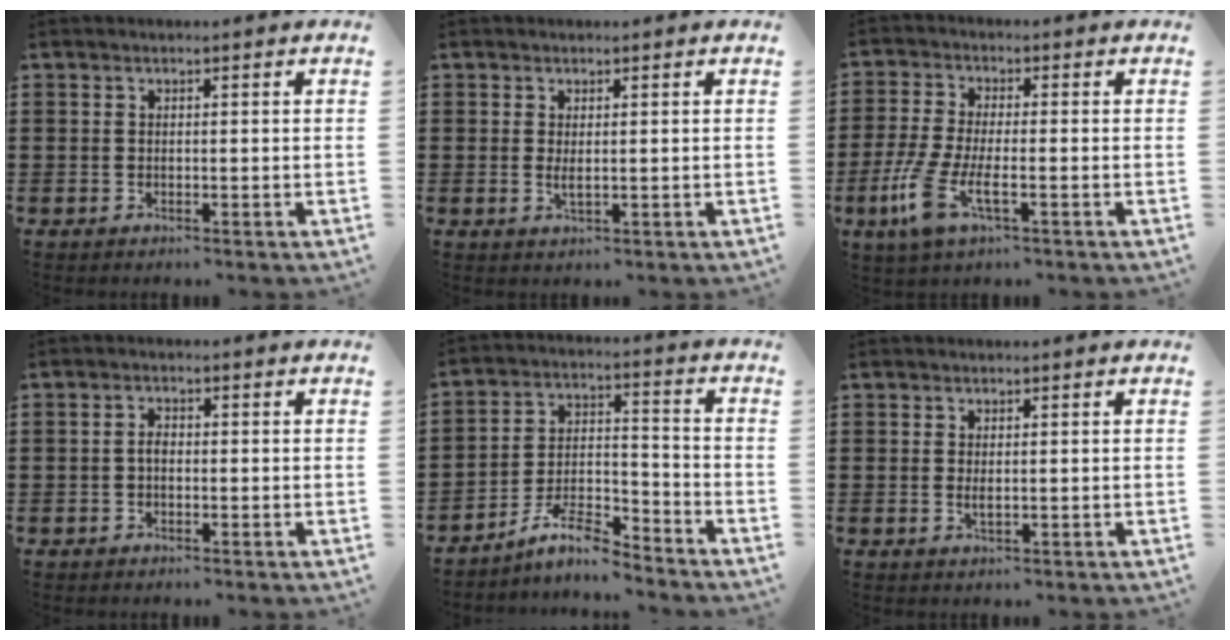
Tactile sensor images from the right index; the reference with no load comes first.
{"total": 1.5, "force": [0.2, 0.3, 1.5], "torque": [-0.029, -0.002, 0.004]}
{"total": 6.9, "force": [-2.8, 2.1, 6.0], "torque": [-0.149, -0.021, -0.055]}
{"total": 1.6, "force": [-0.3, 0.9, 1.3], "torque": [-0.034, -0.001, -0.009]}
{"total": 8.5, "force": [-7.4, 1.7, 3.9], "torque": [-0.076, 0.015, -0.141]}
{"total": 1.3, "force": [0.1, 0.3, 1.2], "torque": [-0.024, 0.000, 0.002]}